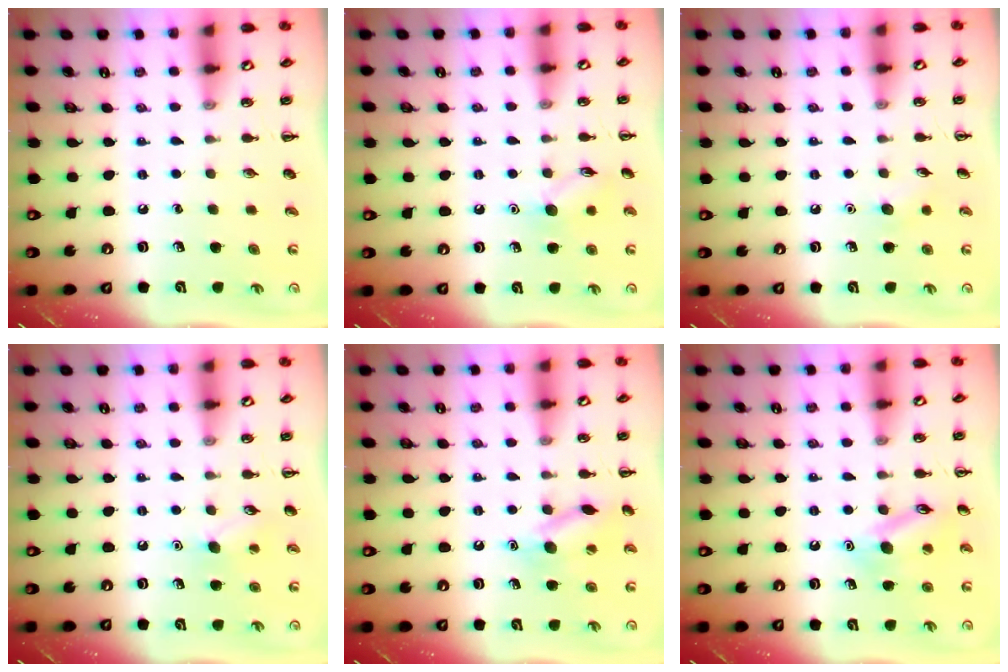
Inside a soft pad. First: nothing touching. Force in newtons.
{"total": 7.9, "press": 7.8, "slide": 0.8}
{"total": 5.0, "press": 4.7, "slide": 1.5}
{"total": 8.6, "press": 8.3, "slide": 2.1}
{"total": 11.5, "press": 11.4, "slide": 1.6}
{"total": 12.5, "press": 12.5, "slide": 1.1}